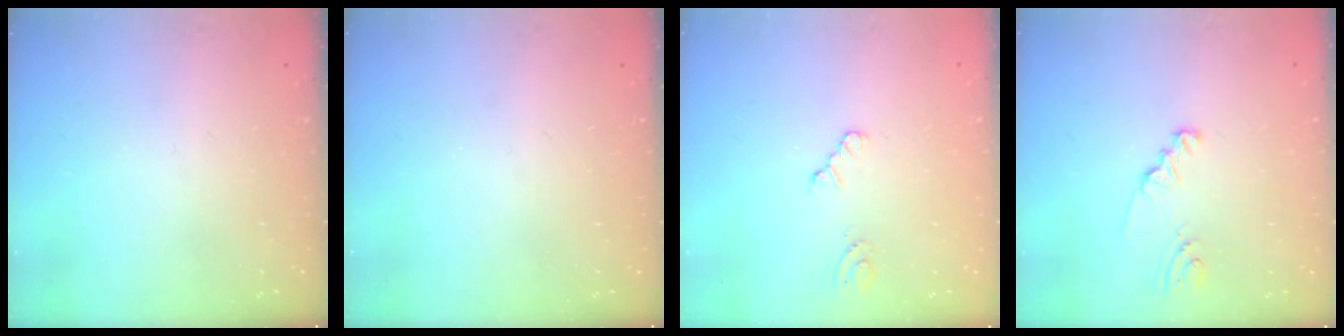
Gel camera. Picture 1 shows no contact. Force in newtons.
{"total": 0.0}
{"total": 2.2, "press": 2.2, "slide": 0.3}
{"total": 1.9, "press": 1.9, "slide": 0.3}